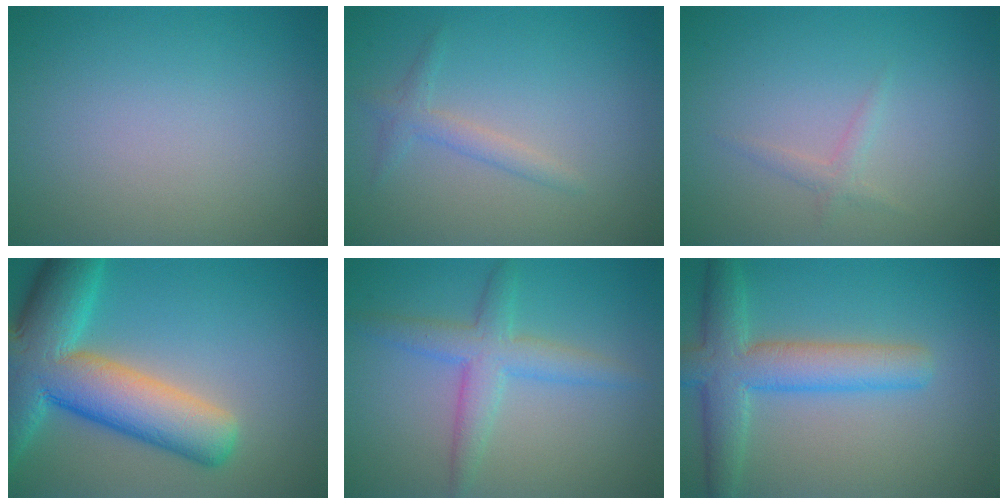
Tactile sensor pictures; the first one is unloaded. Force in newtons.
{"total": 1.6, "press": 1.6, "slide": 0.1}
{"total": 1.1, "press": 1.1, "slide": 0.0}
{"total": 12.0, "press": 12.0, "slide": 0.8}
{"total": 3.8, "press": 3.8, "slide": 0.2}
{"total": 6.0, "press": 6.0, "slide": 0.3}